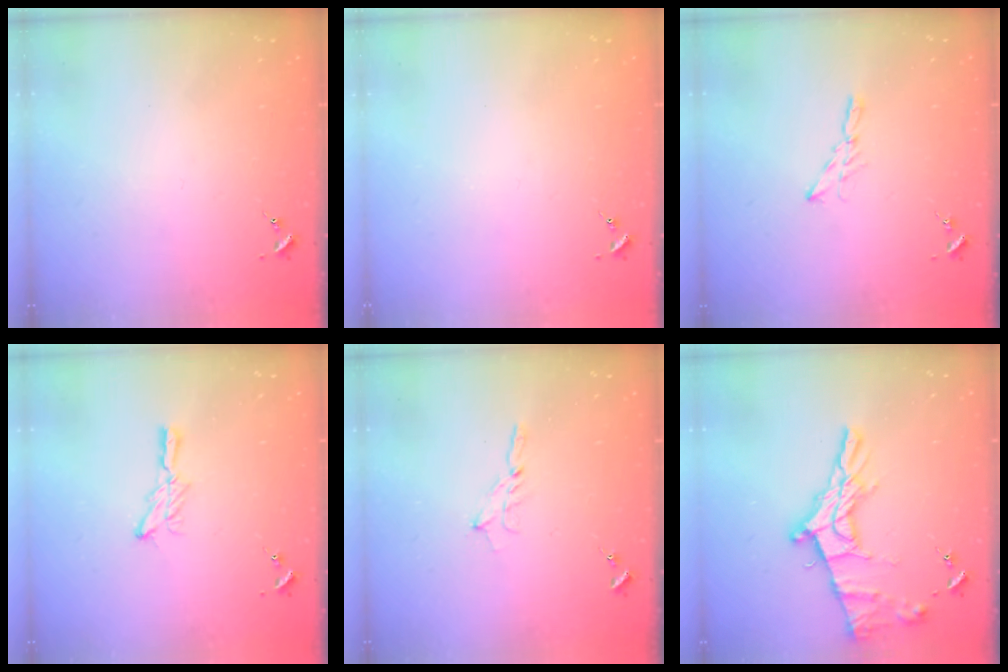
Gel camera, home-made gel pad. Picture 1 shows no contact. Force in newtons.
{"total": 0.0}
{"total": 4.7, "press": 4.7, "slide": 0.1}
{"total": 6.1, "press": 6.0, "slide": 0.7}
{"total": 2.5, "press": 2.5, "slide": 0.2}
{"total": 16.2, "press": 16.1, "slide": 1.0}